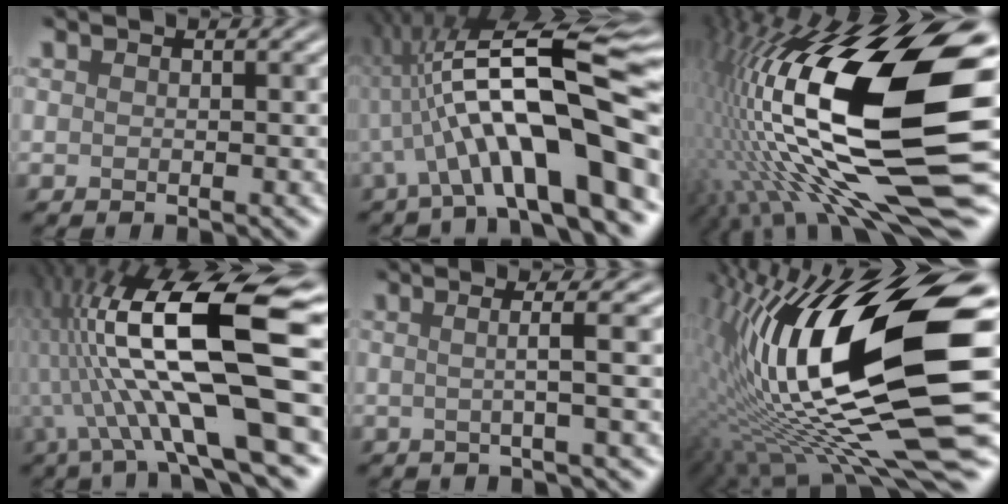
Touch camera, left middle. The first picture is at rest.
{"total": 13.9, "force": [-2.3, 3.6, 13.2], "torque": [-0.205, 0.034, -0.033]}
{"total": 20.0, "force": [-2.0, 6.3, 18.8], "torque": [-0.344, -0.010, -0.039]}
{"total": 15.7, "force": [-0.9, 4.4, 15.0], "torque": [-0.275, 0.017, -0.010]}
{"total": 3.7, "force": [-0.1, 0.5, 3.7], "torque": [-0.060, 0.011, -0.004]}
{"total": 18.4, "force": [-0.5, 5.0, 17.7], "torque": [-0.314, 0.012, -0.011]}